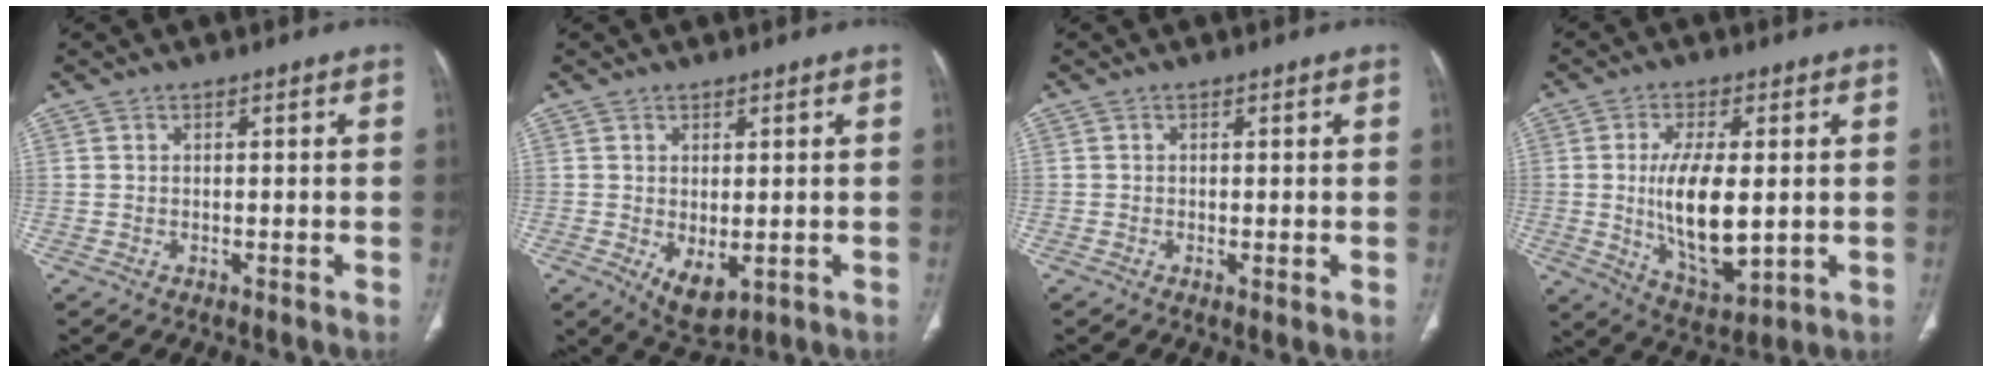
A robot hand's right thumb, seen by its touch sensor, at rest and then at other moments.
{"total": 5.4, "force": [-1.1, 2.8, 4.5], "torque": [-0.068, -0.012, 0.001]}
{"total": 0.9, "force": [-0.2, 0.1, 0.9], "torque": [-0.023, -0.005, -0.004]}
{"total": 13.5, "force": [-0.1, 5.8, 12.2], "torque": [-0.213, -0.022, 0.010]}